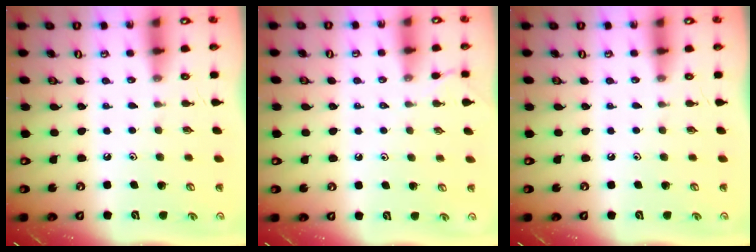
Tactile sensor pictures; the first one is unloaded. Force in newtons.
{"total": 1.8, "press": 1.8, "slide": 0.3}
{"total": 0.0}